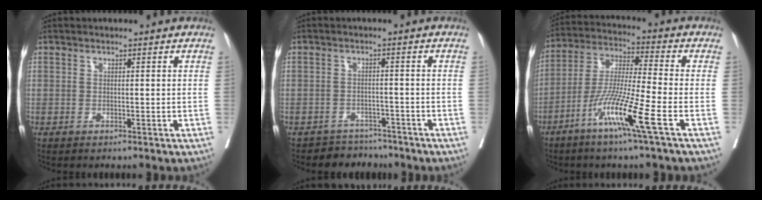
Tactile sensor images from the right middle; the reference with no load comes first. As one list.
[{"total": 4.9, "force": [-4.4, 2.0, -0.8], "torque": [0.019, 0.010, -0.066]}, {"total": 11.7, "force": [-5.7, -1.2, 10.1], "torque": [-0.204, -0.018, -0.114]}]